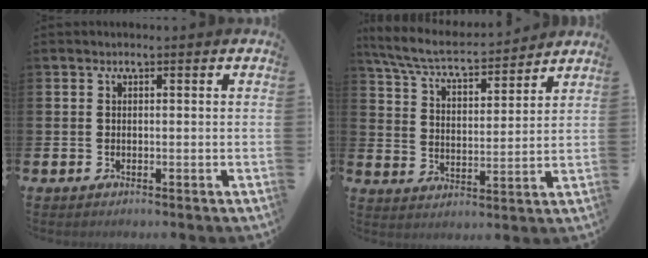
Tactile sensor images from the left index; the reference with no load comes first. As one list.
[{"total": 6.8, "force": [6.3, 1.0, 2.4], "torque": [-0.078, -0.040, 0.108]}]